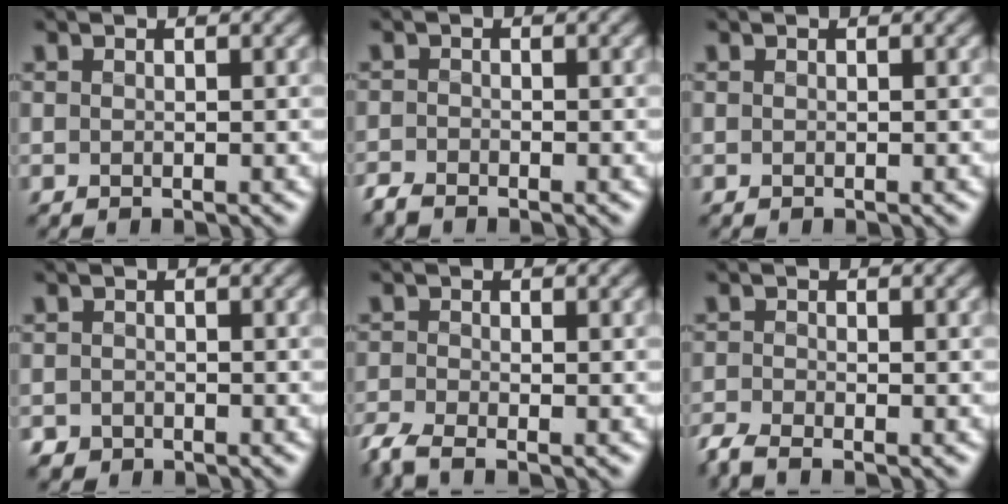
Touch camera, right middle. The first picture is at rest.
{"total": 1.7, "force": [-1.5, 0.6, 0.6], "torque": [-0.020, -0.003, -0.036]}
{"total": 0.0}
{"total": 0.9, "force": [-0.6, 0.5, -0.3], "torque": [0.009, -0.001, -0.012]}
{"total": 3.6, "force": [-2.6, 1.3, 2.1], "torque": [-0.059, -0.007, -0.064]}
{"total": 3.1, "force": [-2.4, 1.1, 1.6], "torque": [-0.045, -0.006, -0.058]}